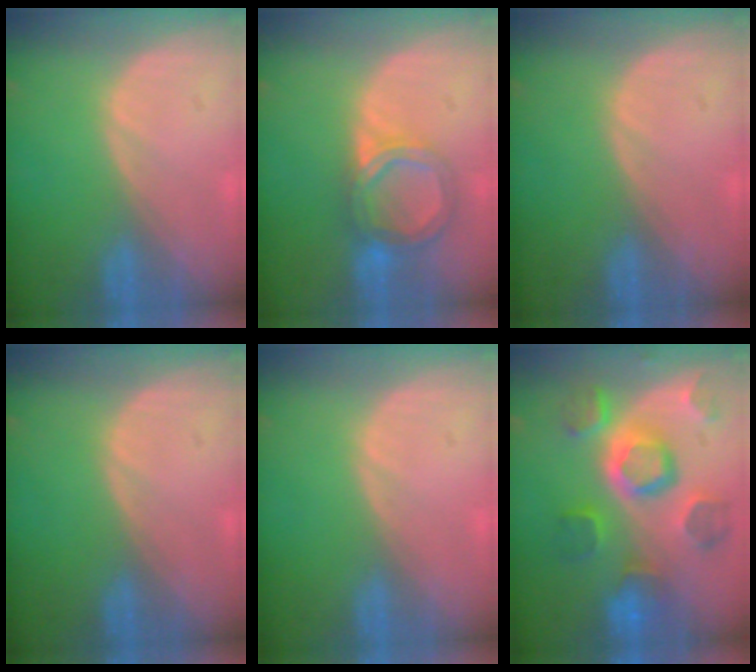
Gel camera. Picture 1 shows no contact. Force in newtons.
{"total": 6.5, "press": 5.7, "slide": 3.0}
{"total": 0.0}
{"total": 0.0}
{"total": 0.0}
{"total": 11.1, "press": 9.9, "slide": 5.2}